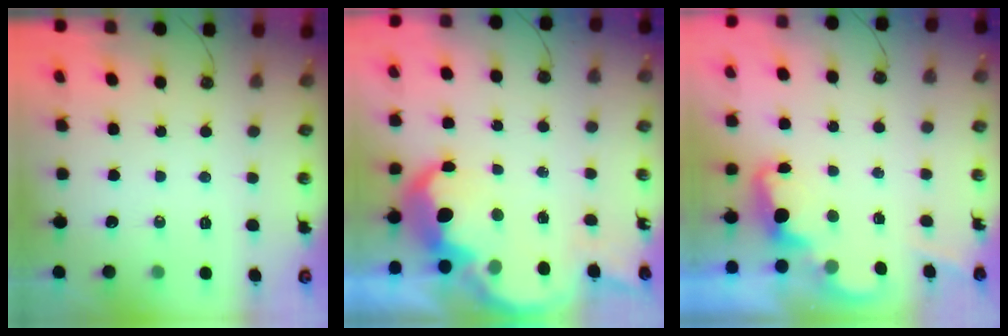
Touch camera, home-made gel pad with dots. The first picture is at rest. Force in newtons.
{"total": 10.5, "press": 10.5, "slide": 0.5}
{"total": 2.5, "press": 2.4, "slide": 0.5}